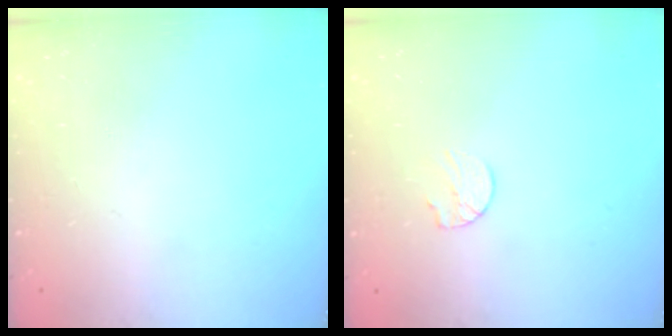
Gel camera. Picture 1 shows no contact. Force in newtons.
{"total": 6.5, "press": 6.4, "slide": 0.6}